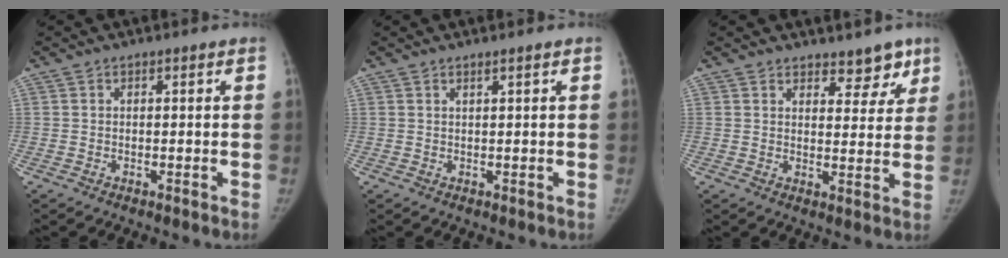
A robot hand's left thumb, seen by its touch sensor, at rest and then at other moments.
{"total": 0.7, "force": [0.4, -0.2, 0.5], "torque": [-0.016, -0.005, 0.012]}
{"total": 5.3, "force": [4.1, 2.8, 2.0], "torque": [0.016, -0.025, 0.054]}